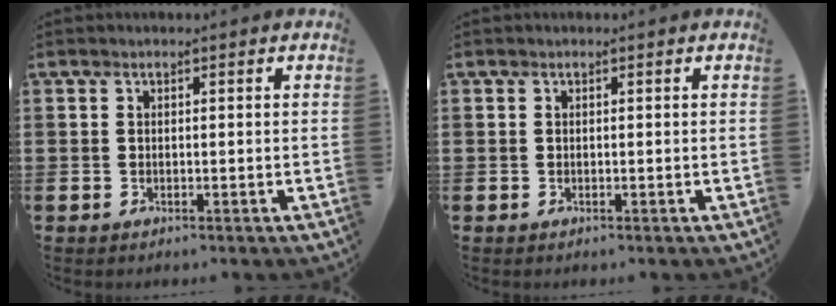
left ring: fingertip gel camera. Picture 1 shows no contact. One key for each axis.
{"total": 0.0}